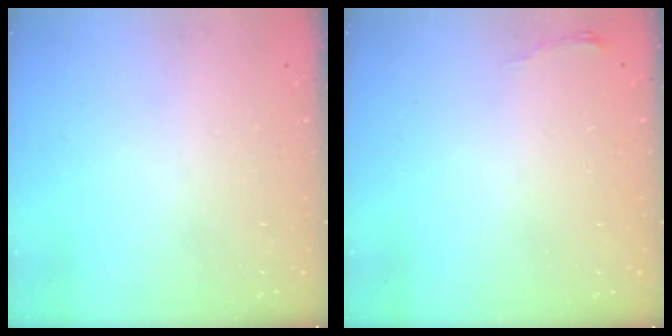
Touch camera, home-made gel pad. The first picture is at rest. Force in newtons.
{"total": 3.6, "press": 3.5, "slide": 0.5}